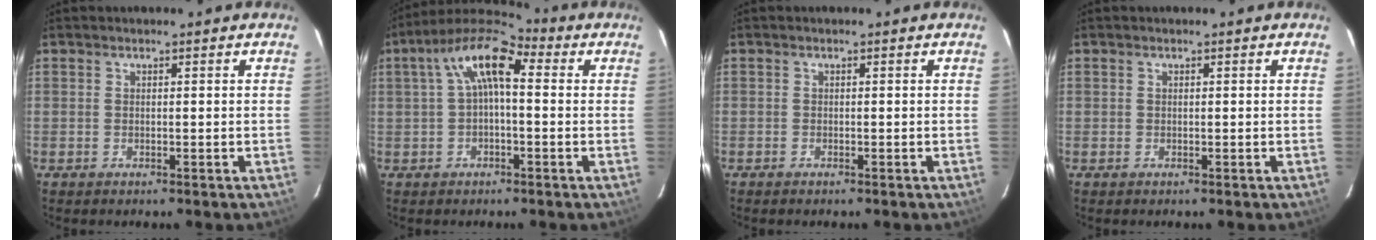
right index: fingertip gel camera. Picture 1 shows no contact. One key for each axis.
{"total": 9.9, "fx": 1.8, "fy": 4.1, "fz": 8.8, "tx": -0.169, "ty": 0.035, "tz": 0.025}
{"total": 0.8, "fx": -0.7, "fy": 0.5, "fz": 0.0, "tx": -0.004, "ty": 0.001, "tz": -0.013}
{"total": 0.0}